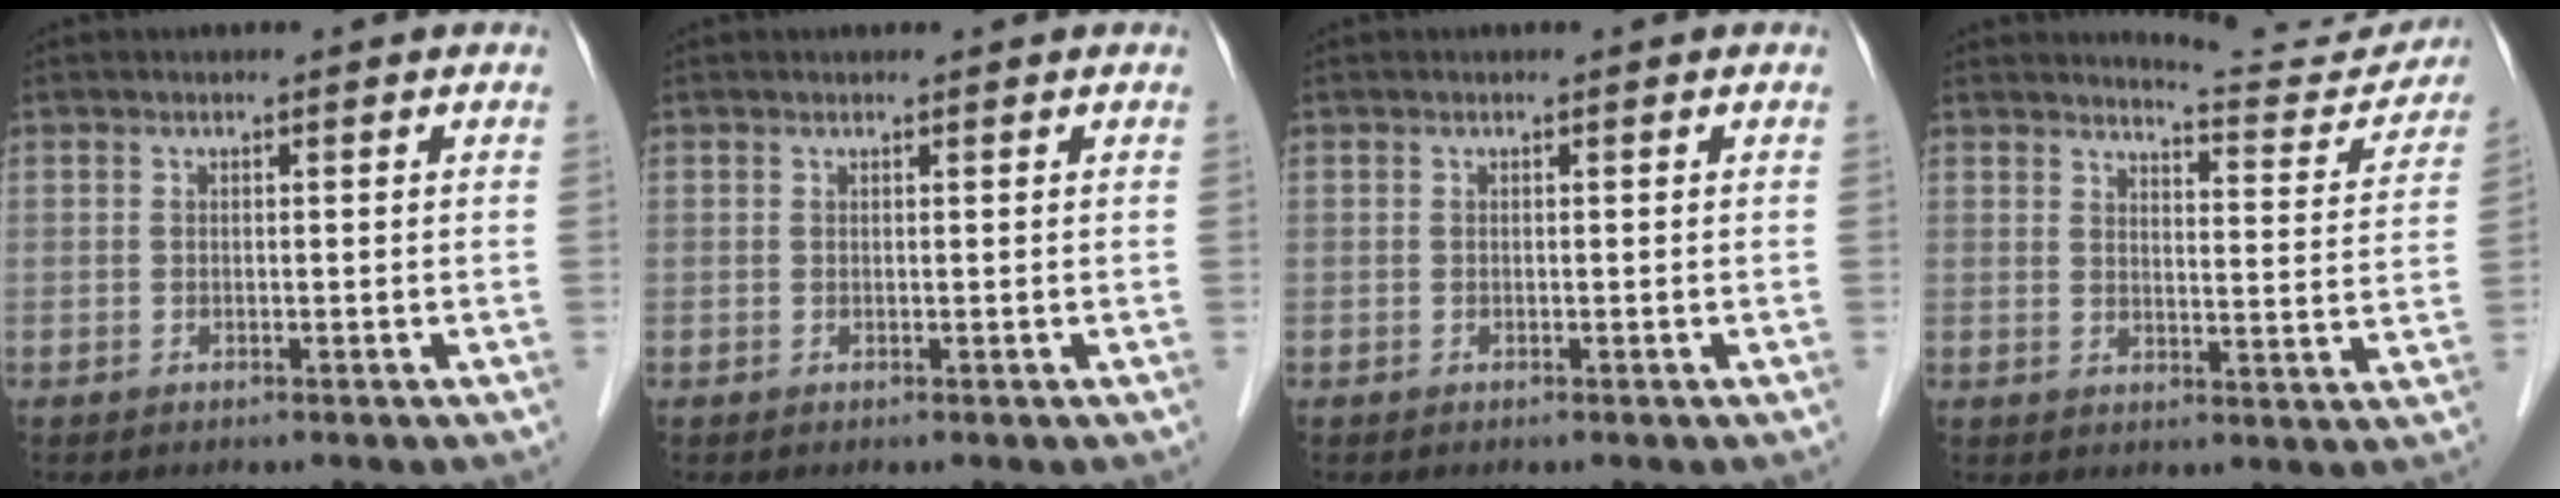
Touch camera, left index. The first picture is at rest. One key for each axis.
{"total": 0.0}
{"total": 0.0}
{"total": 10.3, "fx": 10.2, "fy": 0.8, "fz": 0.3, "tx": 0.008, "ty": -0.046, "tz": 0.111}